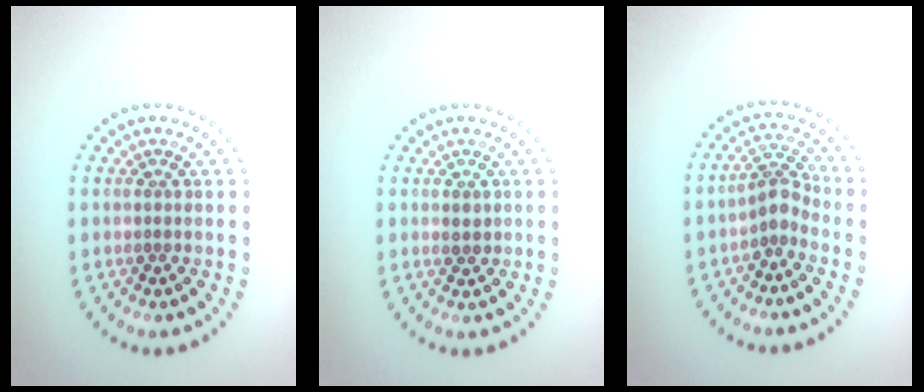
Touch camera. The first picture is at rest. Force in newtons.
{"total": 1.1, "press": 1.1, "slide": 0.2}
{"total": 2.4, "press": 1.9, "slide": 1.5}